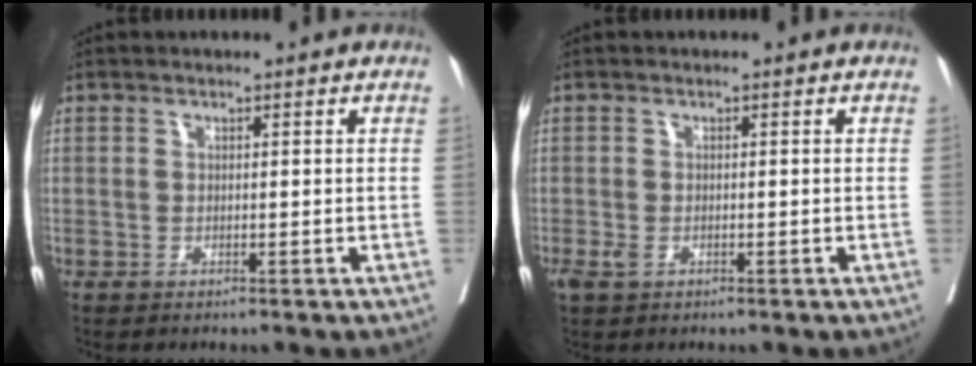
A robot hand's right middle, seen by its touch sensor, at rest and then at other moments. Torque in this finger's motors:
{"motor_torque": [0.66, -0.39, 0.12, 0.06]}